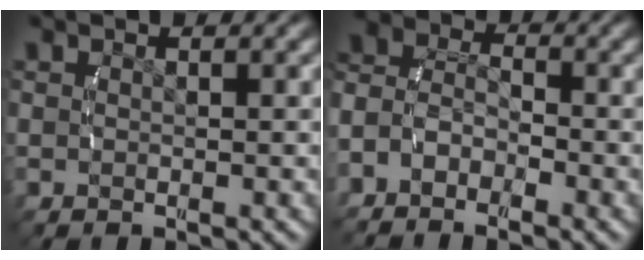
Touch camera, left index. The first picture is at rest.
{"total": 5.2, "force": [-1.6, 4.3, 2.4], "torque": [-0.060, -0.008, -0.036]}